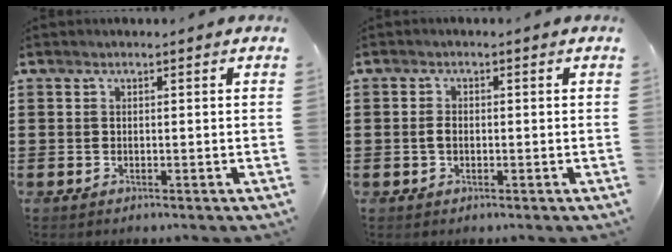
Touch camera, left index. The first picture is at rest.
{"total": 1.7, "force": [-0.2, 1.1, 1.3], "torque": [-0.034, 0.002, -0.008]}